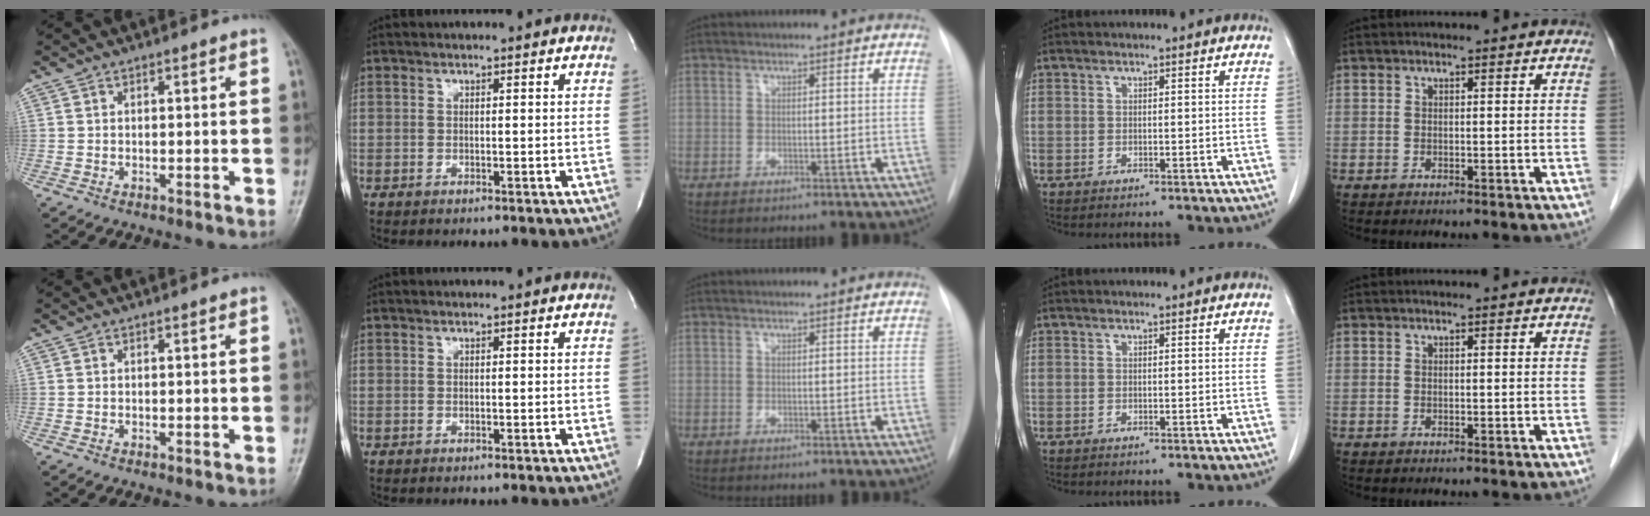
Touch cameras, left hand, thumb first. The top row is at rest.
{}